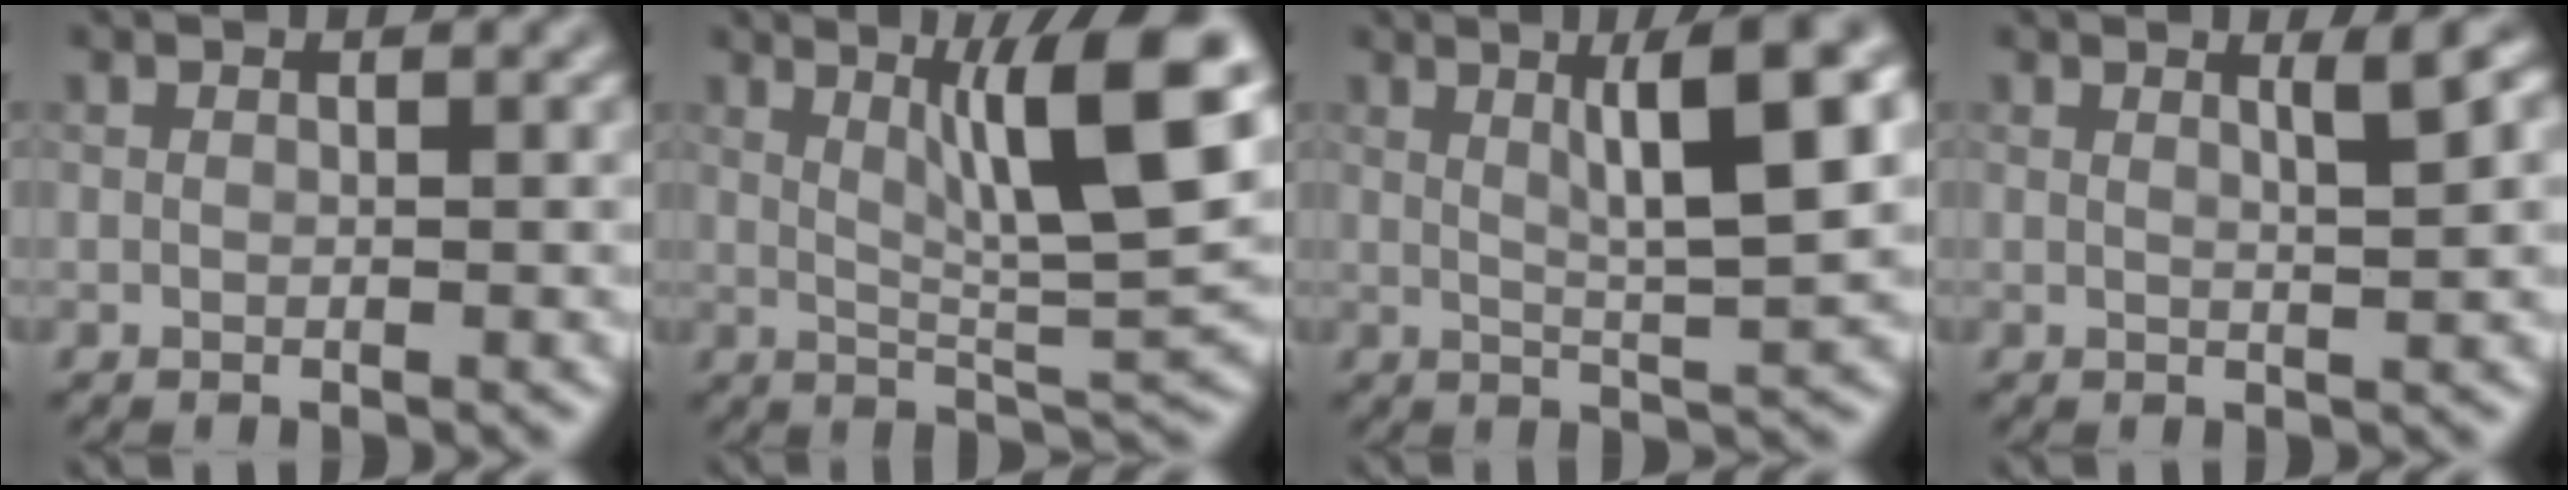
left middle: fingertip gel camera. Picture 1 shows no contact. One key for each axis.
{"total": 10.2, "fx": 3.4, "fy": 1.9, "fz": 9.4, "tx": -0.133, "ty": 0.002, "tz": 0.061}
{"total": 7.7, "fx": 2.5, "fy": 1.3, "fz": 7.1, "tx": -0.093, "ty": 0.011, "tz": 0.040}
{"total": 2.2, "fx": 1.0, "fy": 0.4, "fz": 1.9, "tx": -0.021, "ty": 0.005, "tz": 0.011}